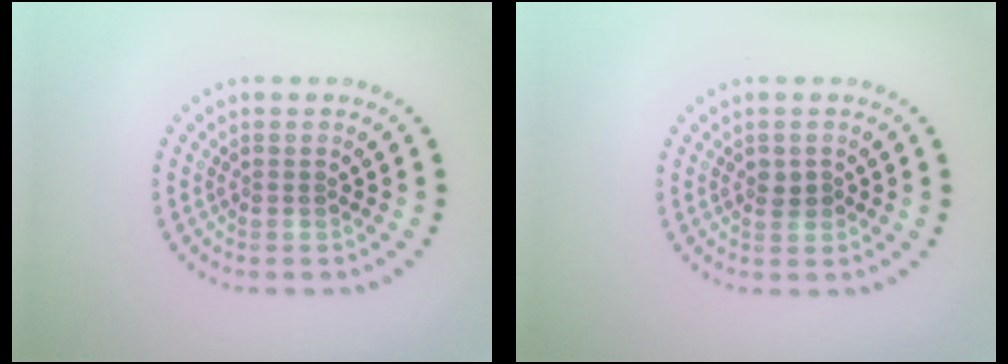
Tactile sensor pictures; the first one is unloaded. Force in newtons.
{"total": 1.3, "press": 1.2, "slide": 0.3}